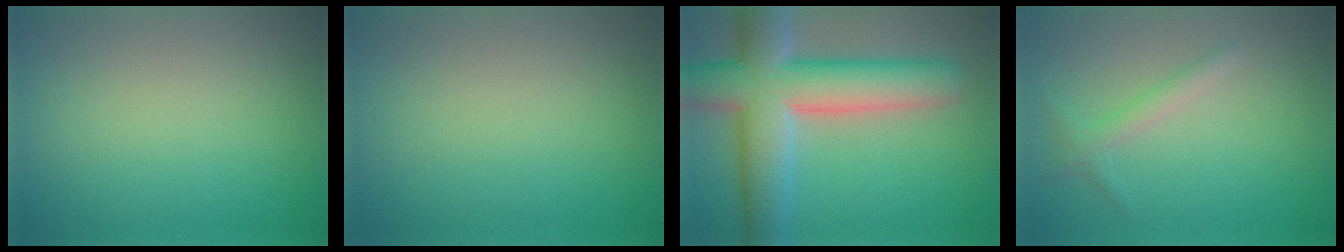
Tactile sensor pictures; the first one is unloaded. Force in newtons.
{"total": 0.0}
{"total": 10.9, "press": 10.9, "slide": 0.7}
{"total": 1.4, "press": 1.4, "slide": 0.1}